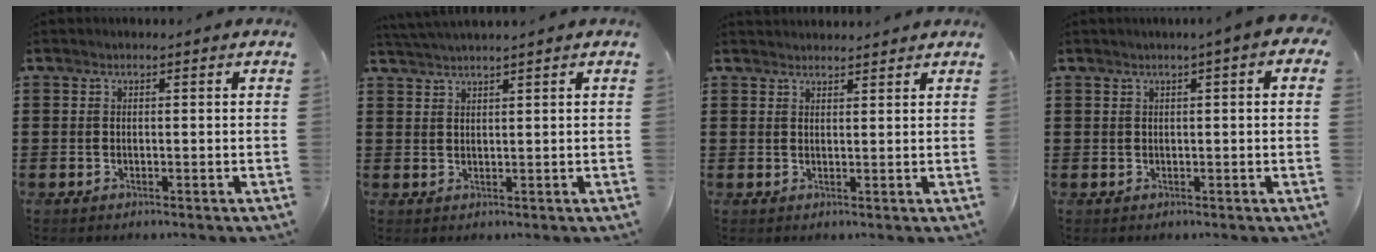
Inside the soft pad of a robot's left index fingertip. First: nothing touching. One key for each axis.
{"total": 1.9, "fx": 1.7, "fy": -0.5, "fz": 0.5, "tx": -0.011, "ty": 0.000, "tz": 0.034}
{"total": 1.8, "fx": 1.7, "fy": 0.2, "fz": -0.1, "tx": -0.003, "ty": 0.000, "tz": 0.035}
{"total": 1.8, "fx": 0.4, "fy": 0.1, "fz": 1.7, "tx": -0.032, "ty": 0.000, "tz": 0.007}